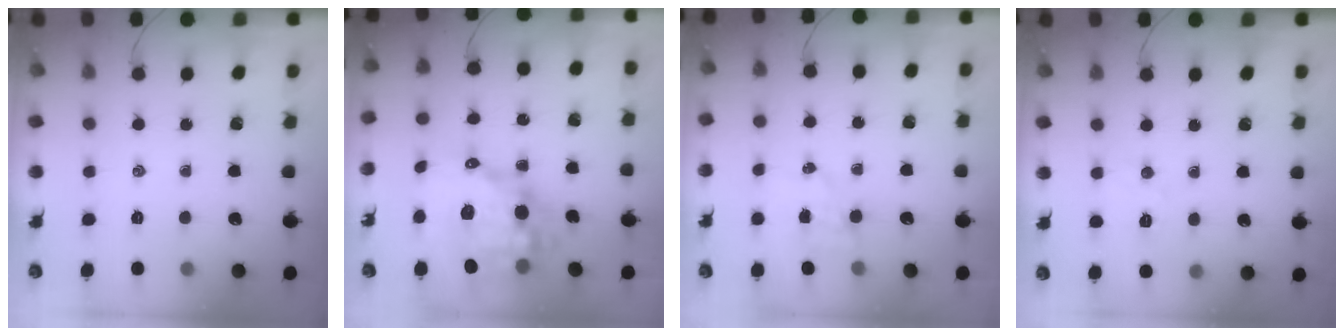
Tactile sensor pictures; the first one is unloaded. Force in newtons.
{"total": 15.0, "press": 14.6, "slide": 3.5}
{"total": 4.5, "press": 4.4, "slide": 0.8}
{"total": 4.2, "press": 4.1, "slide": 1.0}